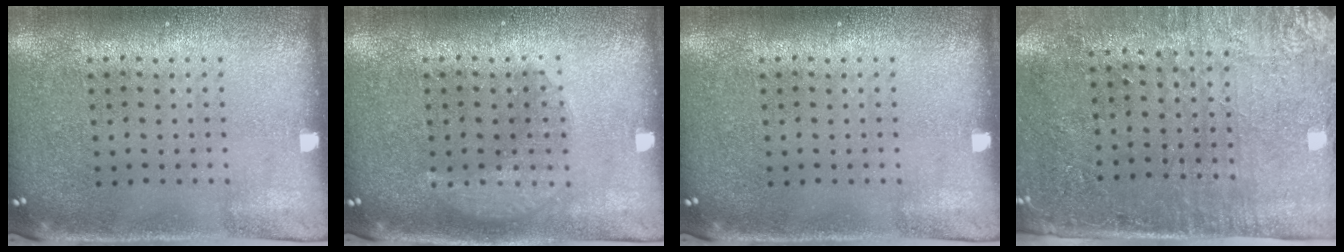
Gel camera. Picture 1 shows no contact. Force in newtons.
{"total": 1.8, "press": 1.8, "slide": 0.2}
{"total": 0.0}
{"total": 2.9, "press": 2.5, "slide": 1.5}